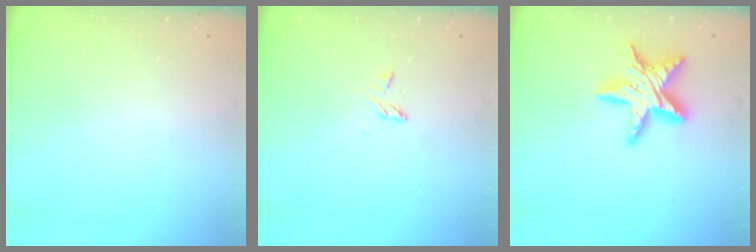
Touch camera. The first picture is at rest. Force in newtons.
{"total": 4.2, "press": 4.2, "slide": 0.4}
{"total": 15.2, "press": 15.2, "slide": 1.1}